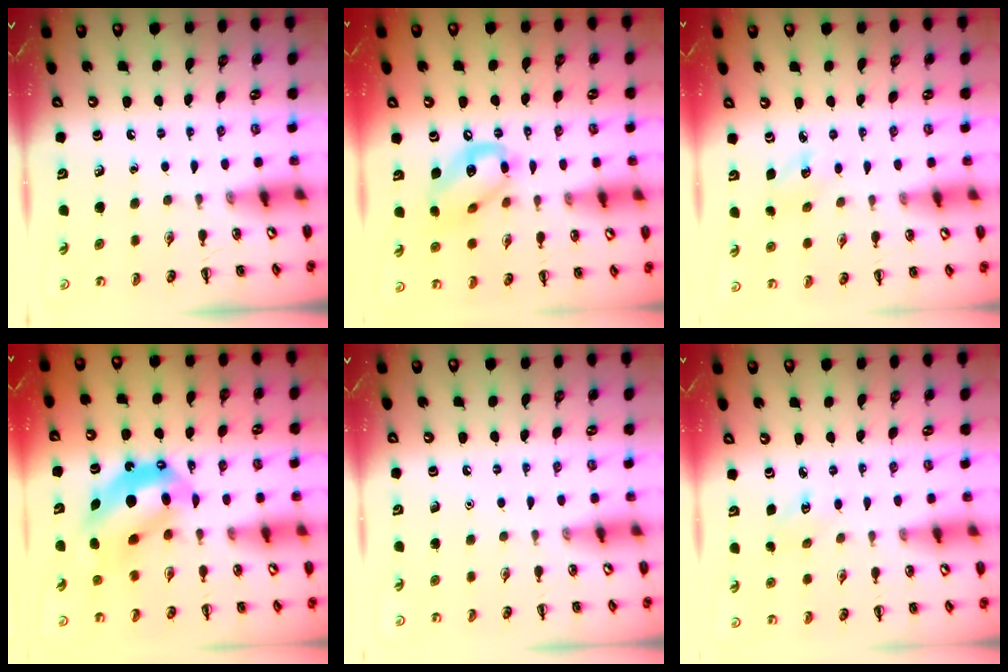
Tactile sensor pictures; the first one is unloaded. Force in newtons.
{"total": 13.5, "press": 13.1, "slide": 3.1}
{"total": 3.5, "press": 3.4, "slide": 1.0}
{"total": 12.6, "press": 12.2, "slide": 3.3}
{"total": 1.6, "press": 1.5, "slide": 0.1}
{"total": 2.3, "press": 2.2, "slide": 0.6}